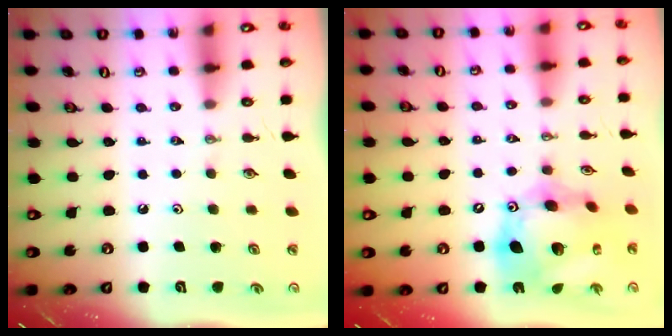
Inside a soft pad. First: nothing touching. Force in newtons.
{"total": 20.0, "press": 19.9, "slide": 2.2}